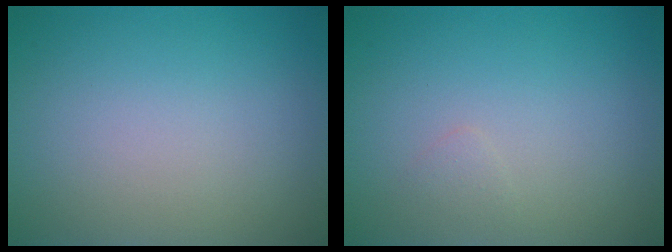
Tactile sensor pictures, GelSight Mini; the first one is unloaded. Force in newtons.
{"total": 0.6, "press": 0.6, "slide": 0.0}